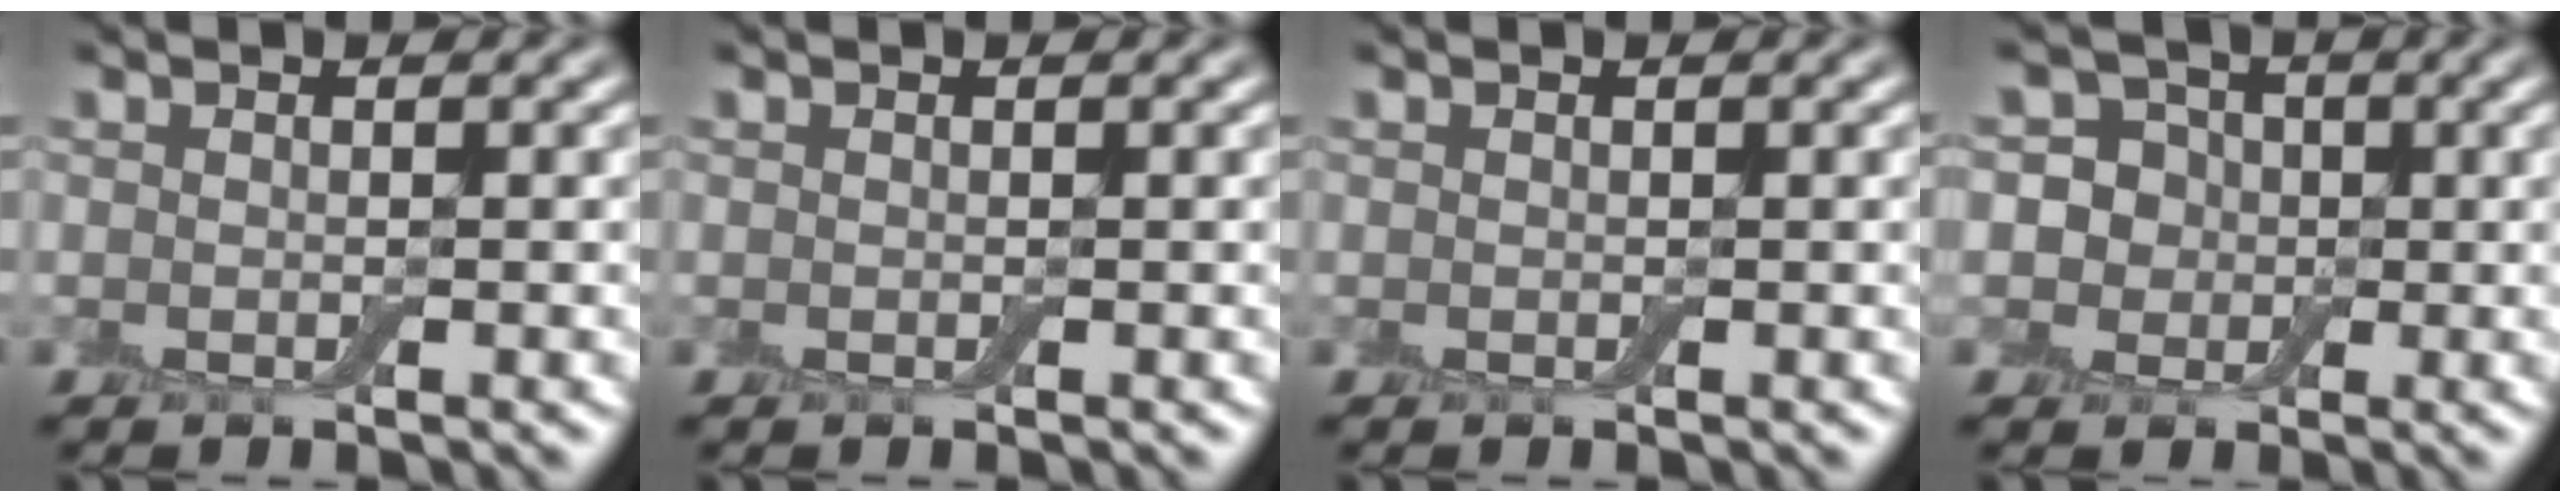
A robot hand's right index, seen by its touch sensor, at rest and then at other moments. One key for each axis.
{"total": 0.0}
{"total": 0.0}
{"total": 5.6, "fx": 1.1, "fy": 5.1, "fz": 1.9, "tx": -0.011, "ty": 0.024, "tz": -0.014}